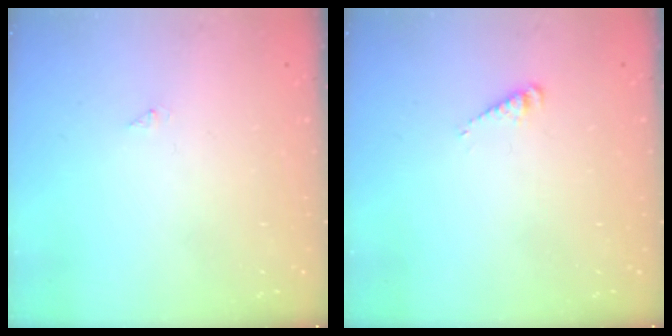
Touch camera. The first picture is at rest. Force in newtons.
{"total": 2.7, "press": 2.7, "slide": 0.3}